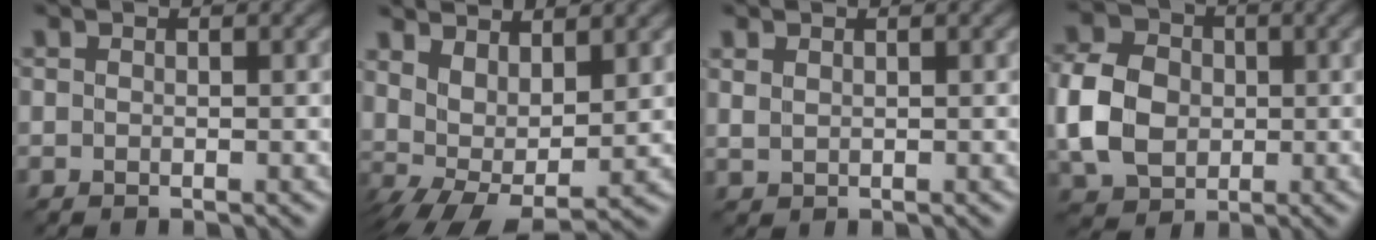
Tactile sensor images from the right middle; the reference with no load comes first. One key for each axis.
{"total": 6.1, "fx": 1.6, "fy": 2.8, "fz": 5.2, "tx": -0.098, "ty": -0.004, "tz": 0.038}
{"total": 1.0, "fx": 0.7, "fy": 0.6, "fz": 0.4, "tx": -0.014, "ty": 0.001, "tz": 0.018}
{"total": 7.1, "fx": -0.4, "fy": 5.6, "fz": 4.2, "tx": -0.107, "ty": 0.010, "tz": -0.017}